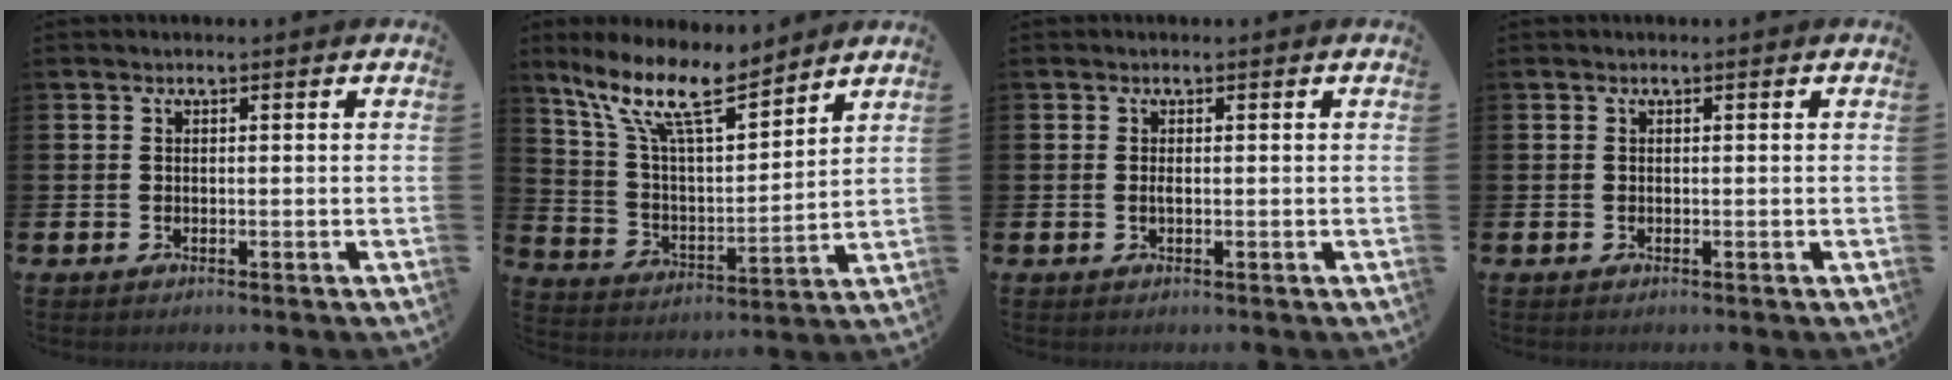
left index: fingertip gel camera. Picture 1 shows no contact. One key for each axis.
{"total": 12.8, "fx": 10.1, "fy": 3.2, "fz": 7.1, "tx": -0.166, "ty": -0.045, "tz": 0.178}
{"total": 0.6, "fx": 0.0, "fy": 0.1, "fz": 0.6, "tx": -0.015, "ty": 0.000, "tz": 0.001}
{"total": 0.0}